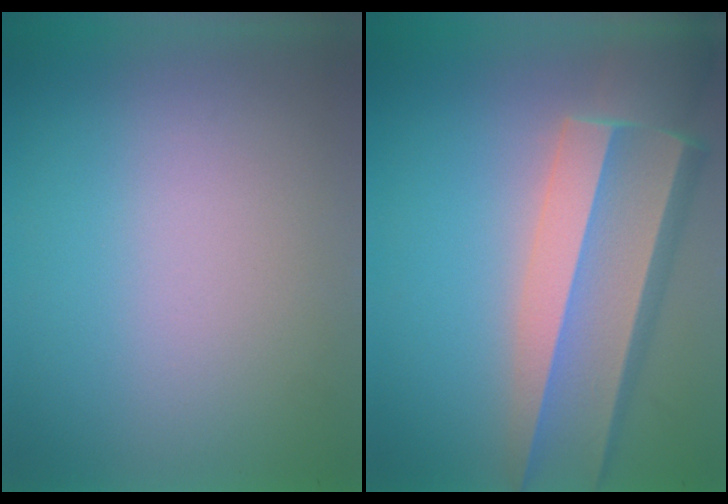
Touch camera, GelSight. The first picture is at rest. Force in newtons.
{"total": 7.7}